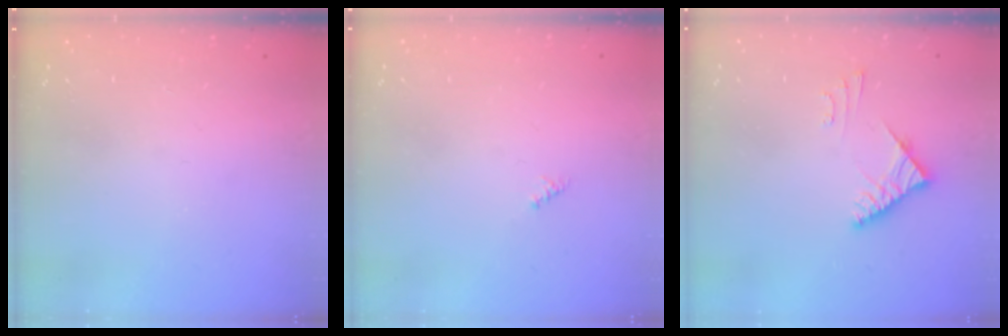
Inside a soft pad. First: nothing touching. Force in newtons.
{"total": 0.0}
{"total": 4.4, "press": 4.3, "slide": 0.8}